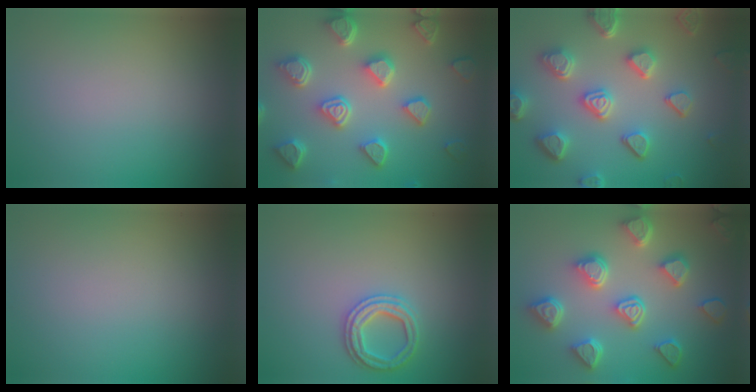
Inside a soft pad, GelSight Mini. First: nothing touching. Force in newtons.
{"total": 7.1, "press": 5.7, "slide": 4.2}
{"total": 6.6, "press": 5.3, "slide": 3.9}
{"total": 0.0}
{"total": 2.7, "press": 2.7, "slide": 0.5}
{"total": 7.0, "press": 5.8, "slide": 4.0}